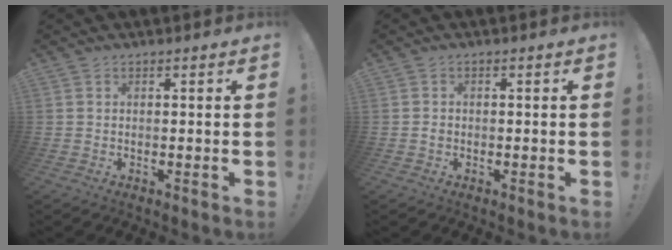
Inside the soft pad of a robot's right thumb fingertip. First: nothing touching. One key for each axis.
{"total": 0.7, "fx": -0.2, "fy": 0.6, "fz": 0.0, "tx": 0.001, "ty": 0.004, "tz": -0.005}